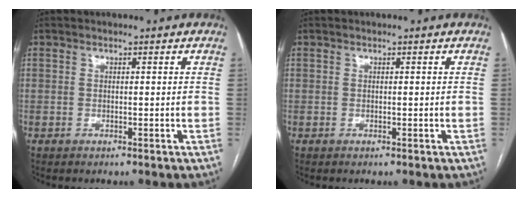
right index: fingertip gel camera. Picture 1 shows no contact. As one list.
[{"total": 0.0}]